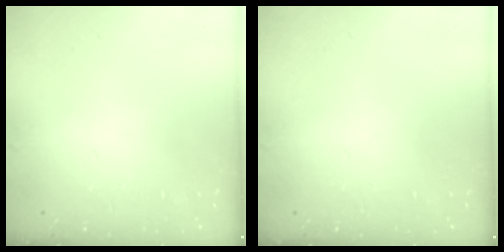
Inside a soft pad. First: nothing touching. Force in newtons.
{"total": 0.0}